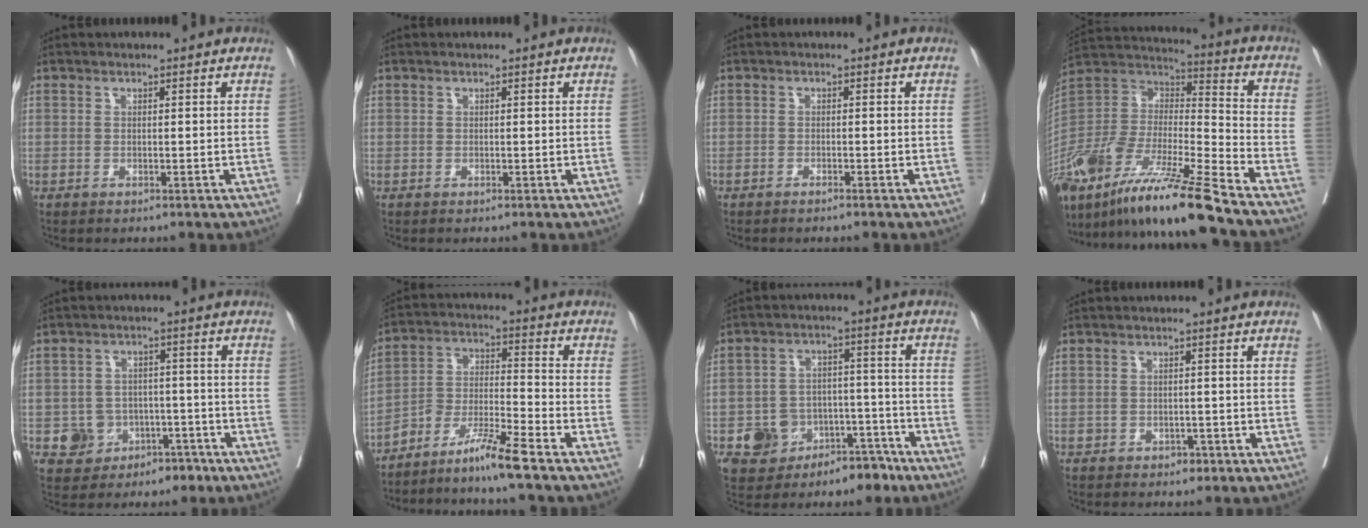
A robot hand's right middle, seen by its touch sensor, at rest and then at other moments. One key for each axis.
{"total": 0.0}
{"total": 1.0, "fx": -0.8, "fy": 0.0, "fz": 0.5, "tx": -0.010, "ty": 0.000, "tz": -0.014}
{"total": 24.9, "fx": -18.5, "fy": 1.2, "fz": 16.6, "tx": -0.346, "ty": -0.054, "tz": -0.347}
{"total": 7.1, "fx": -3.5, "fy": 6.0, "fz": 1.6, "tx": -0.017, "ty": 0.020, "tz": -0.041}
{"total": 8.2, "fx": -6.8, "fy": -1.1, "fz": 4.5, "tx": -0.087, "ty": -0.007, "tz": -0.127}
{"total": 9.8, "fx": -6.0, "fy": 7.0, "fz": 3.4, "tx": -0.043, "ty": 0.035, "tz": -0.084}
{"total": 1.7, "fx": -0.9, "fy": 1.3, "fz": 0.7, "tx": -0.005, "ty": 0.005, "tz": -0.009}